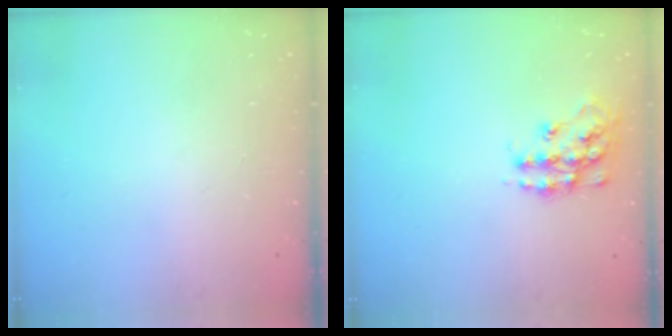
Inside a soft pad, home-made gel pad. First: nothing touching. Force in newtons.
{"total": 13.7, "press": 13.7, "slide": 0.6}